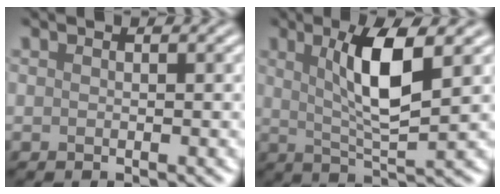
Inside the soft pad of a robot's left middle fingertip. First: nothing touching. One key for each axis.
{"total": 5.8, "fx": 1.3, "fy": 1.1, "fz": 5.5, "tx": -0.099, "ty": -0.005, "tz": 0.033}